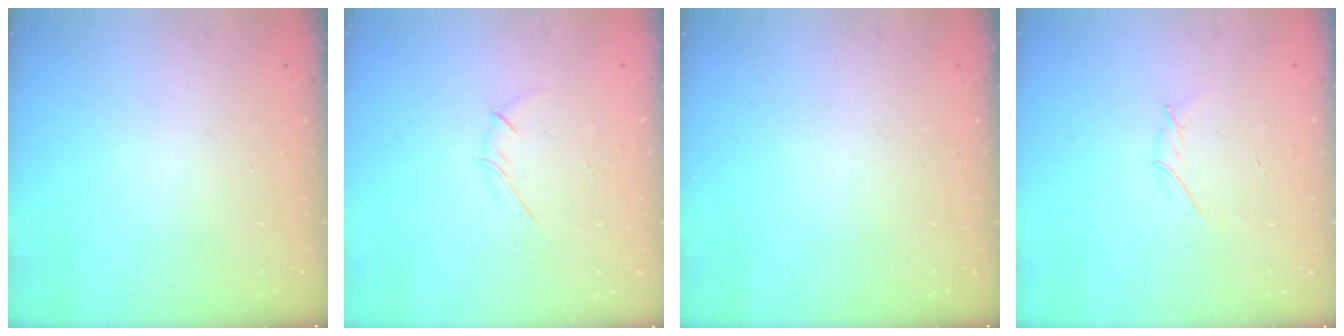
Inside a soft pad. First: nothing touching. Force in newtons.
{"total": 3.3, "press": 3.1, "slide": 0.9}
{"total": 0.0}
{"total": 2.9, "press": 2.8, "slide": 0.9}